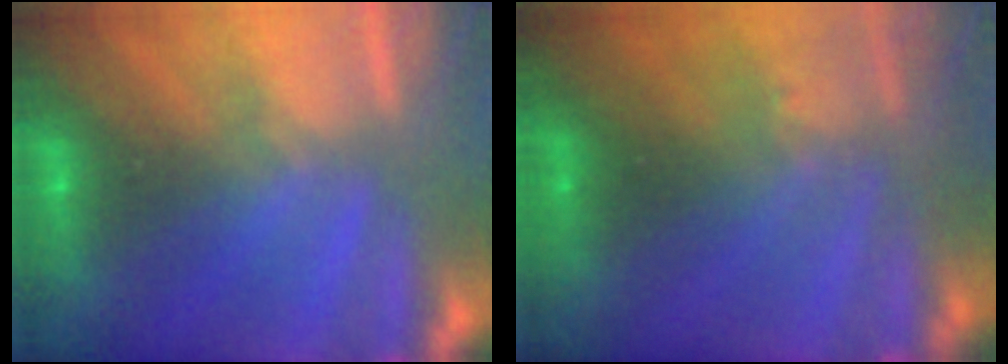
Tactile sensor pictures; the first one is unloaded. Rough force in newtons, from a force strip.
{"total": 2.8}